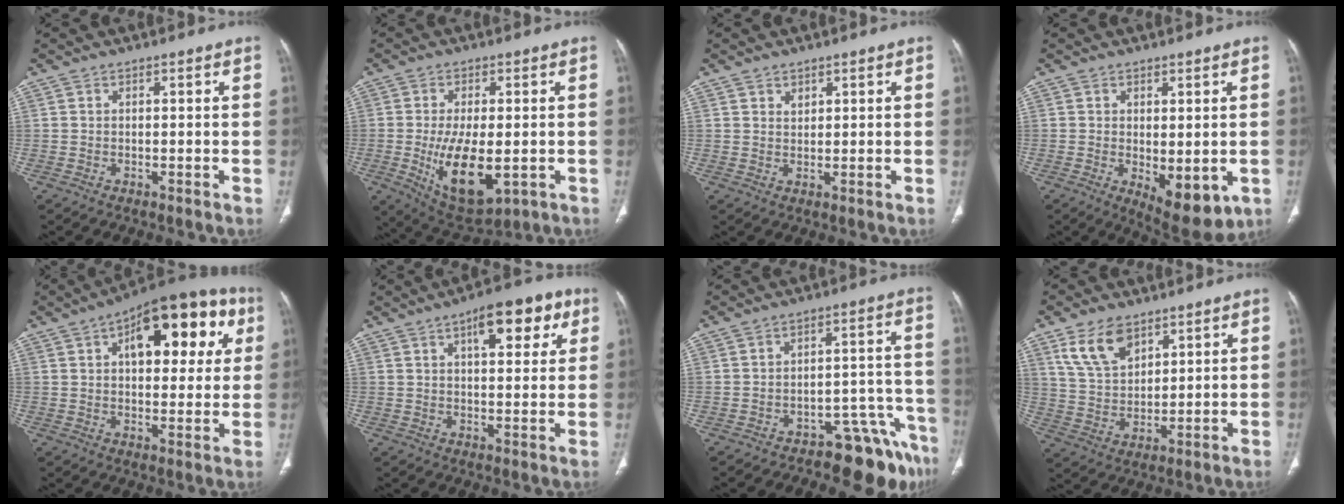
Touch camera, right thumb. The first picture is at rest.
{"total": 12.9, "force": [-2.6, 6.0, 11.1], "torque": [-0.183, -0.020, -0.027]}
{"total": 1.6, "force": [1.1, 1.1, 0.4], "torque": [0.005, -0.008, 0.018]}
{"total": 8.9, "force": [-2.0, 4.1, 7.6], "torque": [-0.086, -0.016, -0.013]}
{"total": 21.5, "force": [7.3, 10.5, 17.3], "torque": [-0.194, 0.015, 0.097]}
{"total": 12.5, "force": [5.7, 5.2, 9.8], "torque": [-0.099, -0.005, 0.073]}
{"total": 10.4, "force": [-8.4, 4.4, 4.2], "torque": [-0.002, 0.102, -0.119]}
{"total": 9.7, "force": [5.9, 5.6, 5.3], "torque": [-0.083, -0.027, 0.123]}